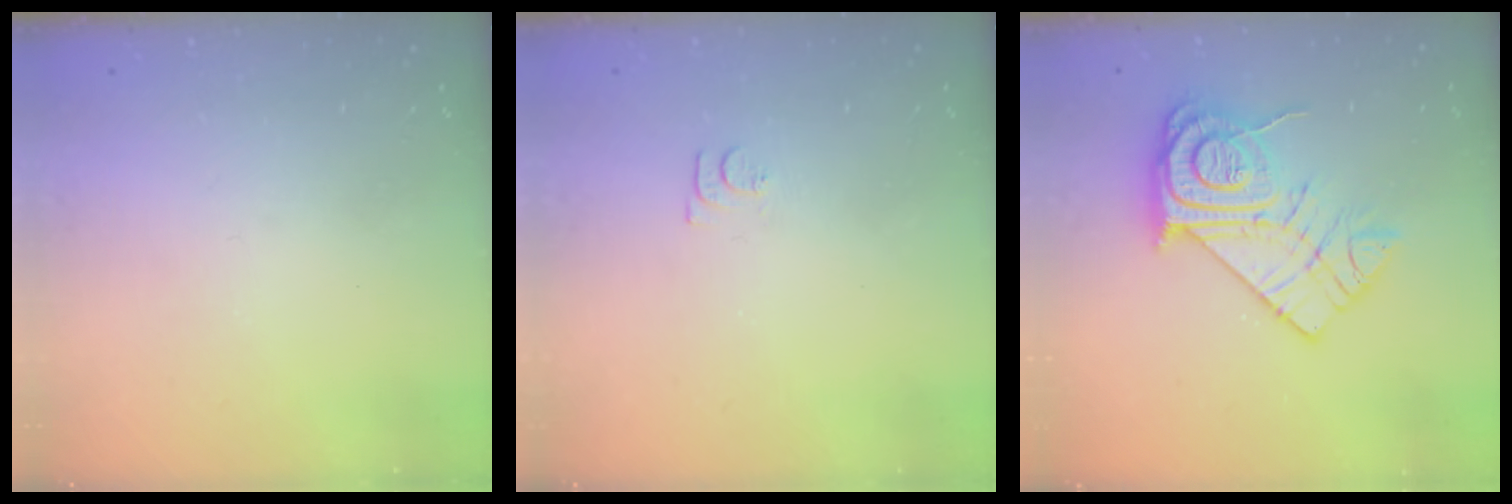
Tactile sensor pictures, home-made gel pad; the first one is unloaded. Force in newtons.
{"total": 3.4, "press": 3.4, "slide": 0.5}
{"total": 17.0, "press": 16.9, "slide": 1.6}